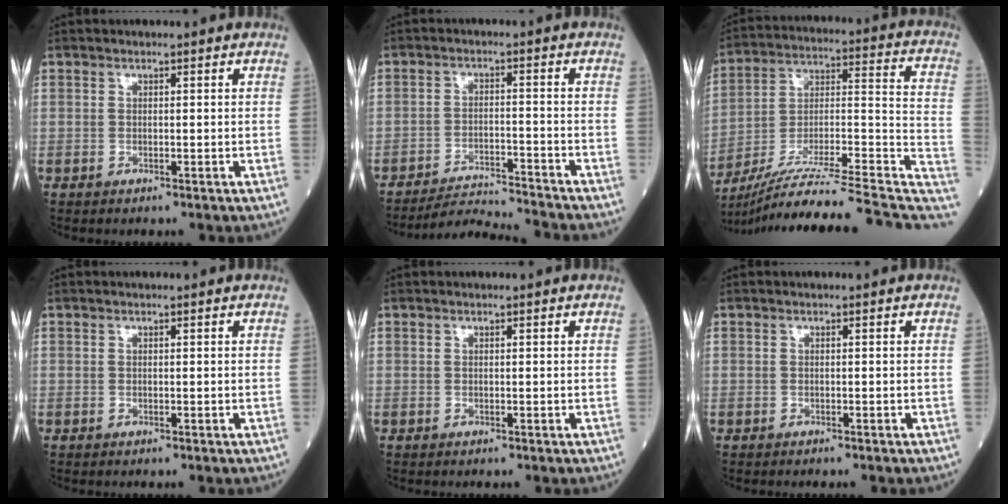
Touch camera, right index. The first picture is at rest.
{"total": 8.4, "force": [-8.2, -1.6, 0.4], "torque": [-0.009, -0.005, -0.139]}
{"total": 28.3, "force": [-23.1, 0.7, 16.5], "torque": [-0.208, -0.001, -0.355]}
{"total": 0.0}
{"total": 0.0}
{"total": 0.8, "force": [-0.7, 0.1, 0.4], "torque": [-0.005, -0.001, -0.009]}